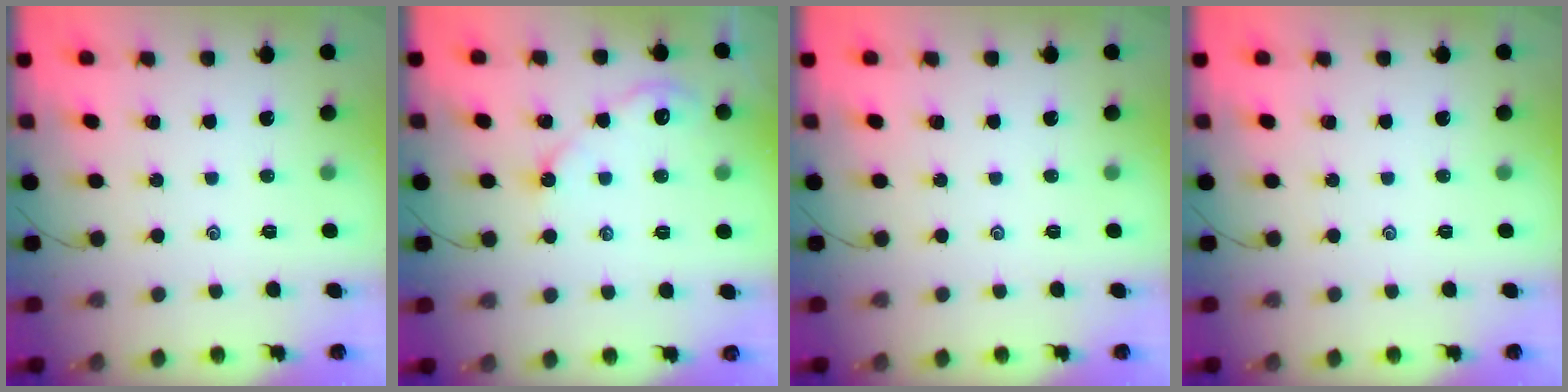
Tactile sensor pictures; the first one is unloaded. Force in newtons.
{"total": 5.7, "press": 5.7, "slide": 0.5}
{"total": 0.0}
{"total": 0.0}